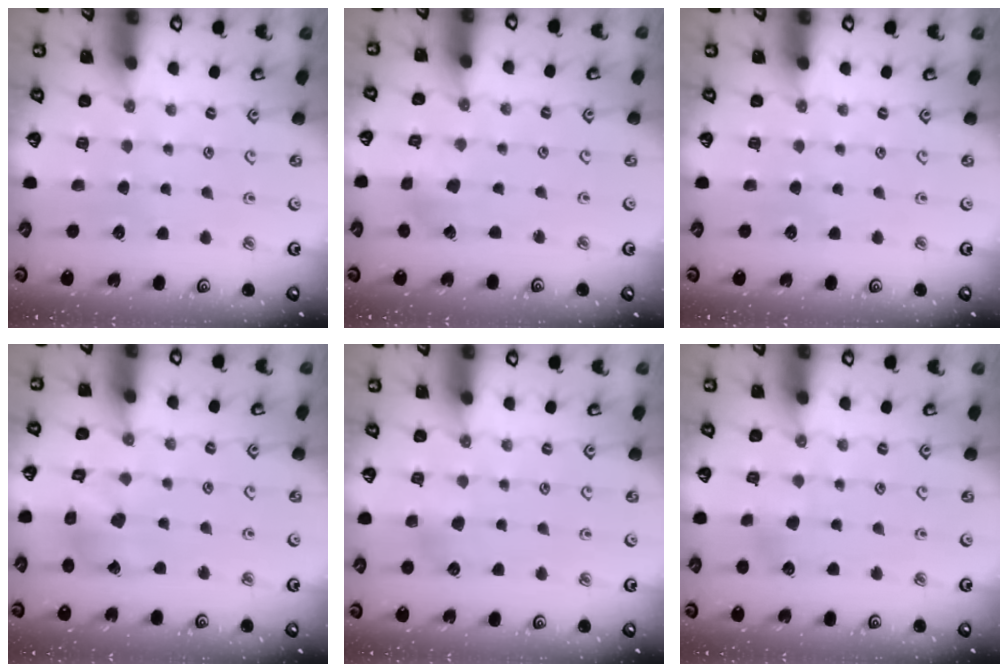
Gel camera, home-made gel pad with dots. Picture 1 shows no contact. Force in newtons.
{"total": 2.1, "press": 2.1, "slide": 0.1}
{"total": 0.0}
{"total": 8.3, "press": 8.3, "slide": 0.9}
{"total": 5.6, "press": 5.6, "slide": 0.4}
{"total": 3.0, "press": 2.9, "slide": 0.5}